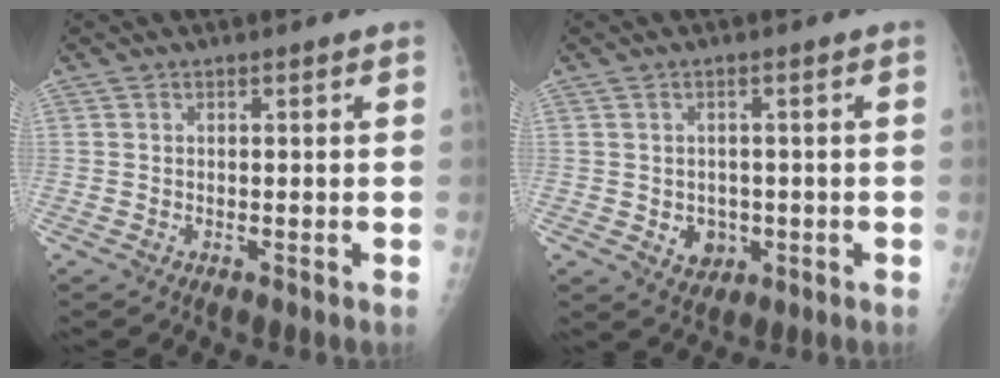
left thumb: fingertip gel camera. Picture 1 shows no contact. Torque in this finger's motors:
{"motor_torque": [0.03, 0.72, 0.31, -0.10, 0.00]}